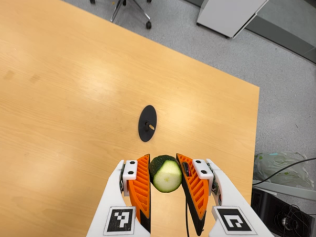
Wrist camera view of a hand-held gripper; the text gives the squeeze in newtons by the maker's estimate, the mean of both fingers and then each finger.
{"total": 9.6, "left": 9.0, "right": 10.2}